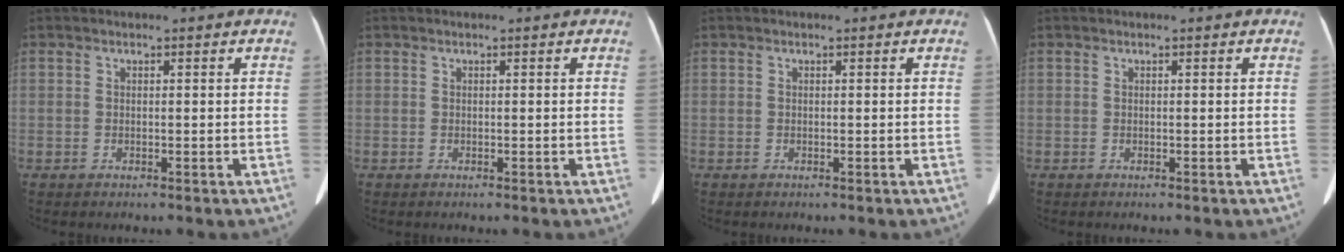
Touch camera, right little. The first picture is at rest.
{"total": 0.0}
{"total": 0.0}
{"total": 0.0}